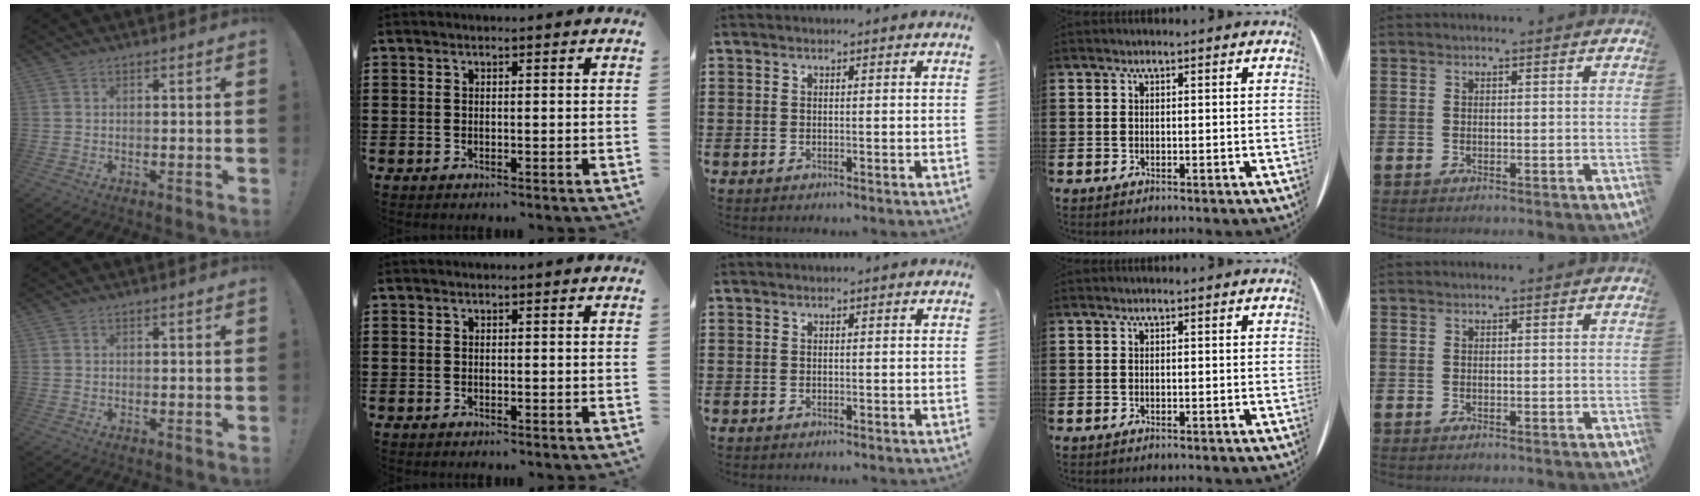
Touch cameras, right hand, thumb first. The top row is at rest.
{}